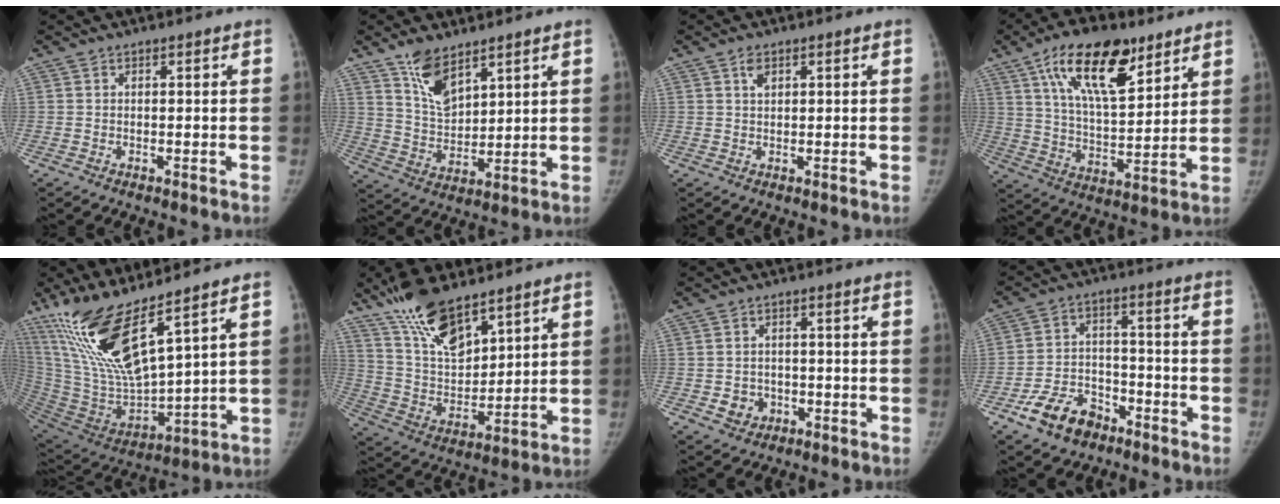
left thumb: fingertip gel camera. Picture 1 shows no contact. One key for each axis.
{"total": 9.3, "fx": 6.3, "fy": 4.4, "fz": 5.2, "tx": -0.073, "ty": -0.043, "tz": 0.127}
{"total": 1.9, "fx": 1.0, "fy": 1.2, "fz": 1.1, "tx": -0.013, "ty": -0.002, "tz": 0.017}
{"total": 18.1, "fx": 10.2, "fy": 7.8, "fz": 12.8, "tx": -0.180, "ty": -0.043, "tz": 0.179}
{"total": 19.5, "fx": 12.7, "fy": 4.0, "fz": 14.2, "tx": -0.271, "ty": -0.073, "tz": 0.258}
{"total": 15.4, "fx": 11.3, "fy": 6.1, "fz": 8.5, "tx": -0.123, "ty": -0.064, "tz": 0.222}
{"total": 4.1, "fx": -1.2, "fy": 3.7, "fz": 1.4, "tx": -0.003, "ty": 0.007, "tz": -0.014}
{"total": 10.7, "fx": -6.6, "fy": 6.9, "fz": 4.8, "tx": -0.064, "ty": 0.042, "tz": -0.114}